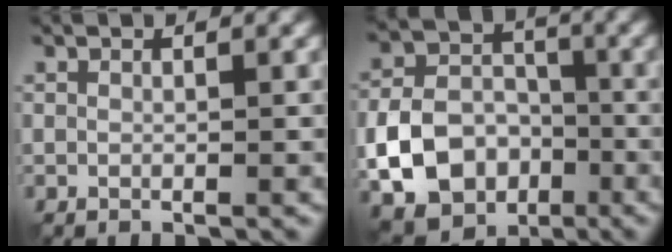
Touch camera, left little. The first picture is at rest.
{"total": 8.4, "force": [-2.8, 6.5, 4.6], "torque": [-0.078, -0.003, -0.057]}